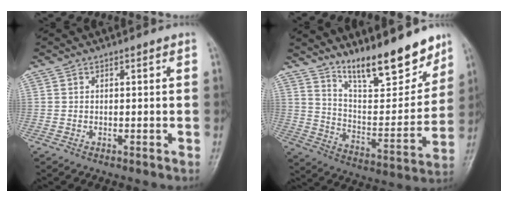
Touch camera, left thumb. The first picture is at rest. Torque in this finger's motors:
{"motor_torque": [0.61, 0.24, 1.05, -1.72, 0.18]}